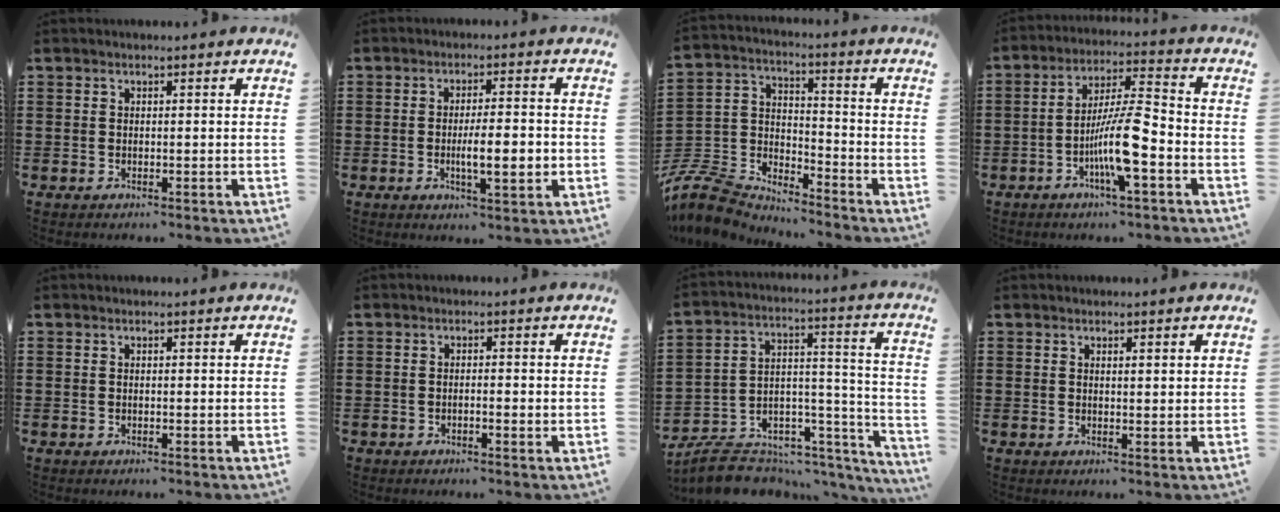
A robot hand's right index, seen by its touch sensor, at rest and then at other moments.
{"total": 6.9, "force": [-1.2, 1.6, 6.6], "torque": [-0.096, -0.005, -0.022]}
{"total": 8.1, "force": [-7.6, 2.2, 1.7], "torque": [-0.066, -0.003, -0.159]}
{"total": 10.2, "force": [-3.6, 1.7, 9.4], "torque": [-0.188, -0.007, -0.072]}
{"total": 0.0}
{"total": 1.0, "force": [-0.5, 0.1, 0.9], "torque": [-0.017, -0.004, -0.008]}
{"total": 7.1, "force": [-5.9, 3.5, 1.7], "torque": [-0.033, 0.003, -0.108]}
{"total": 0.8, "force": [0.6, 0.1, 0.6], "torque": [-0.012, 0.000, 0.012]}